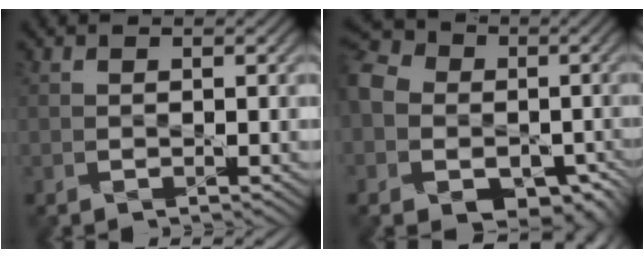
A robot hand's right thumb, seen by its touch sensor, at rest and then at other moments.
{"total": 15.7, "force": [-4.9, 13.1, 7.0], "torque": [-0.196, -0.045, -0.089]}